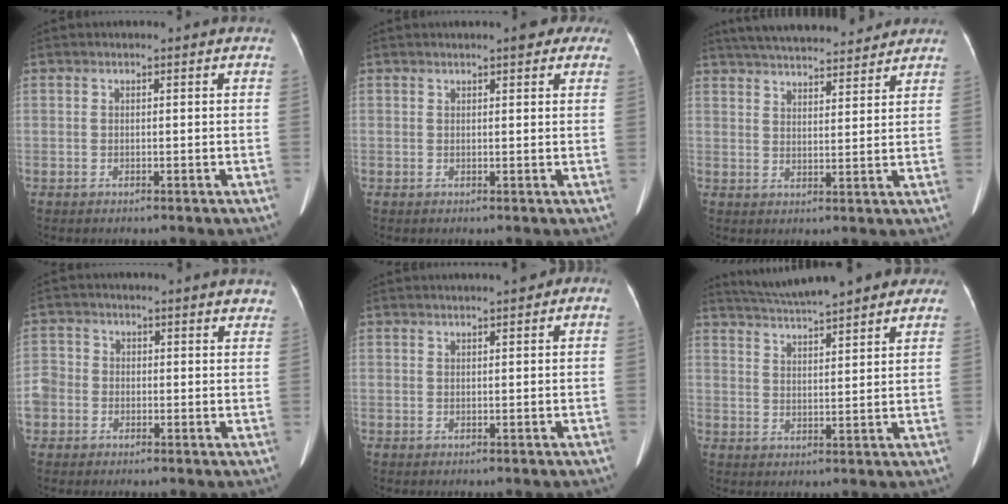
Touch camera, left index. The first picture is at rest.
{"total": 4.0, "force": [2.8, 1.2, 2.5], "torque": [-0.025, 0.016, 0.030]}
{"total": 17.4, "force": [15.6, 3.5, 6.7], "torque": [-0.114, 0.037, 0.227]}
{"total": 6.7, "force": [-0.1, 6.3, 2.4], "torque": [-0.074, 0.024, 0.004]}
{"total": 3.0, "force": [1.4, 1.0, 2.5], "torque": [-0.035, 0.021, 0.017]}
{"total": 11.7, "force": [10.0, 2.1, 5.7], "torque": [-0.088, 0.028, 0.145]}